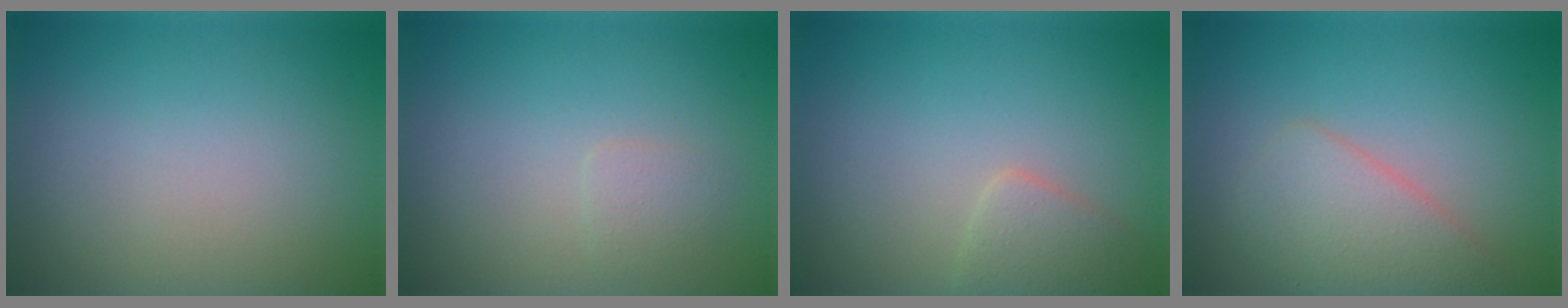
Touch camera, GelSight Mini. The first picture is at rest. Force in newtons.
{"total": 1.1, "press": 1.1, "slide": 0.1}
{"total": 1.9, "press": 1.9, "slide": 0.0}
{"total": 3.5, "press": 3.5, "slide": 0.1}